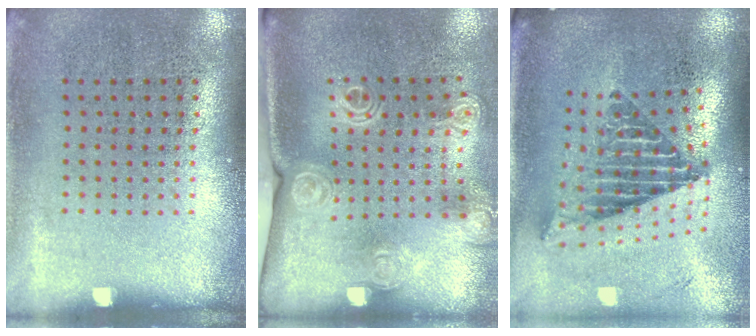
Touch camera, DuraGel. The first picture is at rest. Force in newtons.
{"total": 2.0, "press": 1.6, "slide": 1.3}
{"total": 2.5, "press": 1.7, "slide": 1.9}